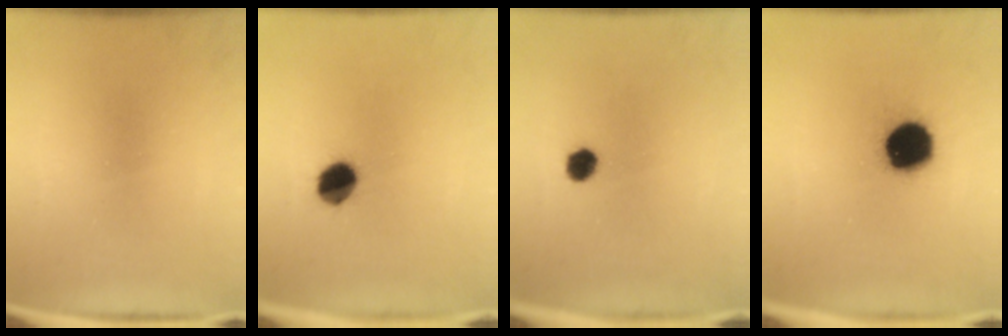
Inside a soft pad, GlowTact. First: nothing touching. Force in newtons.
{"total": 7.5}
{"total": 3.3}
{"total": 15.9}